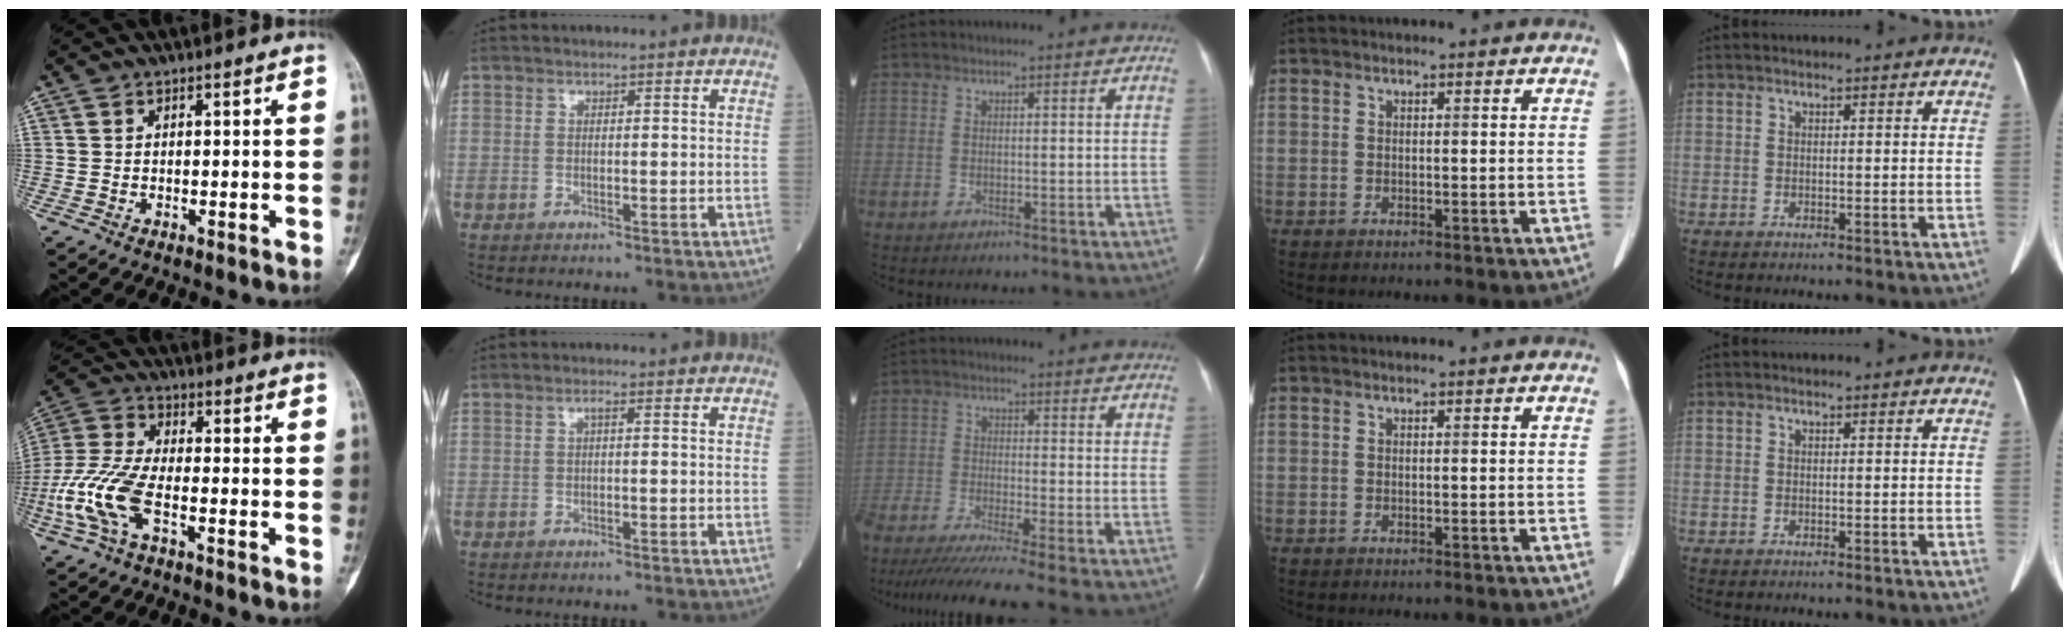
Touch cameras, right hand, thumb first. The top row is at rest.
{"thumb": {"total": 12.1, "force": [-4.4, 5.3, 9.9], "torque": [-0.234, 0.024, -0.090]}, "index": {"total": 0.7, "force": [0.0, 0.1, 0.7], "torque": [-0.014, 0.002, 0.000]}, "middle": {"total": 14.2, "force": [-12.0, -1.6, 7.4], "torque": [-0.117, -0.047, -0.196]}}